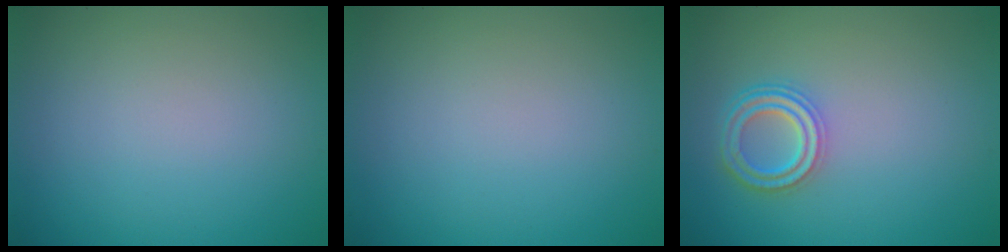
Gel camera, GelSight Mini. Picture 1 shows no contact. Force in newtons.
{"total": 0.0}
{"total": 3.6, "press": 2.9, "slide": 2.2}